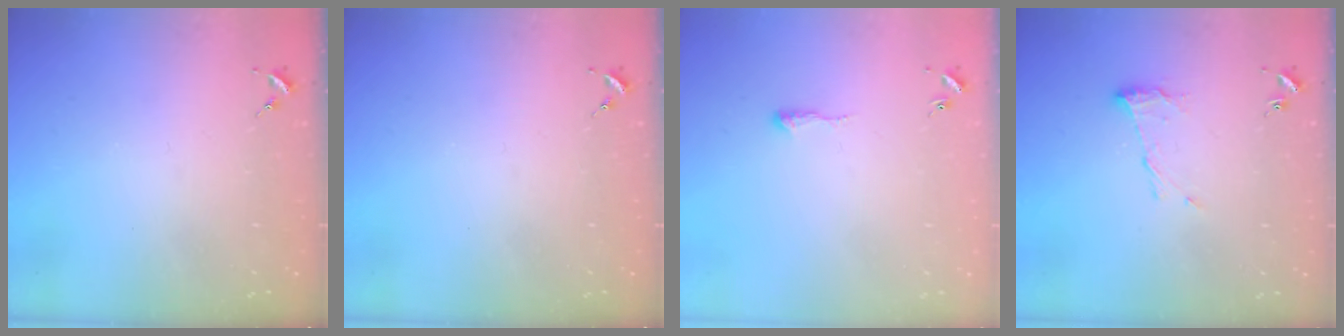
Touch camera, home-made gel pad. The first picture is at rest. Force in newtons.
{"total": 0.0}
{"total": 4.4, "press": 4.3, "slide": 0.7}
{"total": 8.2, "press": 8.2, "slide": 0.3}